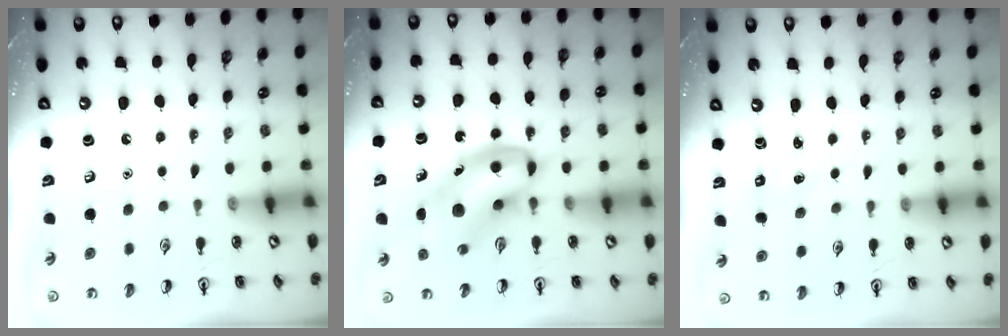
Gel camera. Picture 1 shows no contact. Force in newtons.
{"total": 11.7, "press": 11.2, "slide": 3.2}
{"total": 1.3, "press": 1.2, "slide": 0.5}